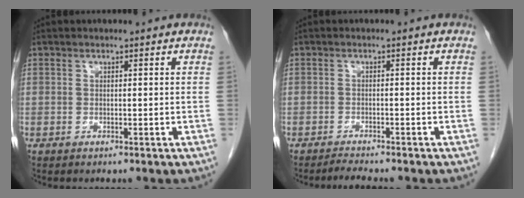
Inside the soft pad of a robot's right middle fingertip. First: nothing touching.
{"total": 2.3, "force": [-2.2, -0.2, 0.8], "torque": [-0.018, -0.009, -0.036]}